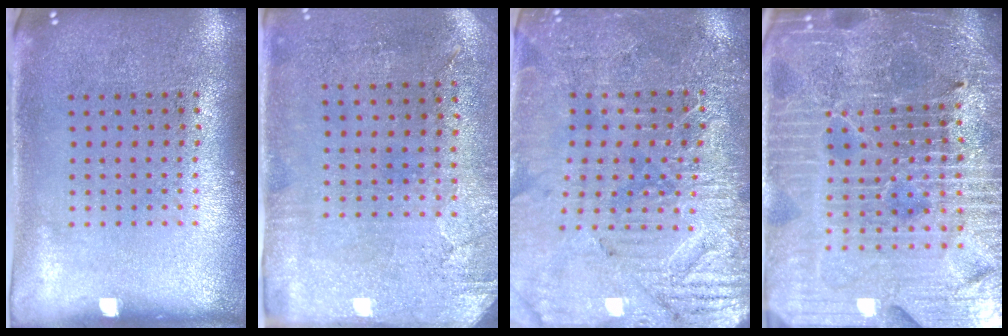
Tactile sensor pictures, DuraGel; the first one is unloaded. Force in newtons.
{"total": 2.9, "press": 2.4, "slide": 1.7}
{"total": 3.3, "press": 3.3, "slide": 0.4}
{"total": 6.1, "press": 5.5, "slide": 2.5}